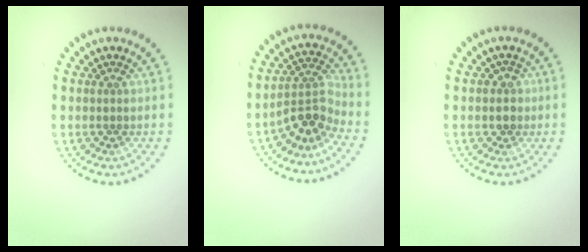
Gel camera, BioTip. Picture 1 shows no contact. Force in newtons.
{"total": 3.5, "press": 2.4, "slide": 2.5}
{"total": 1.2, "press": 0.9, "slide": 0.7}